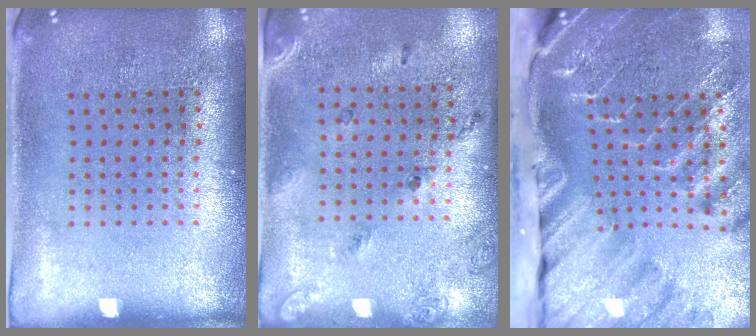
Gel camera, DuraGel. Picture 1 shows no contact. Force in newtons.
{"total": 1.7, "press": 1.1, "slide": 1.3}
{"total": 4.4, "press": 3.3, "slide": 2.9}